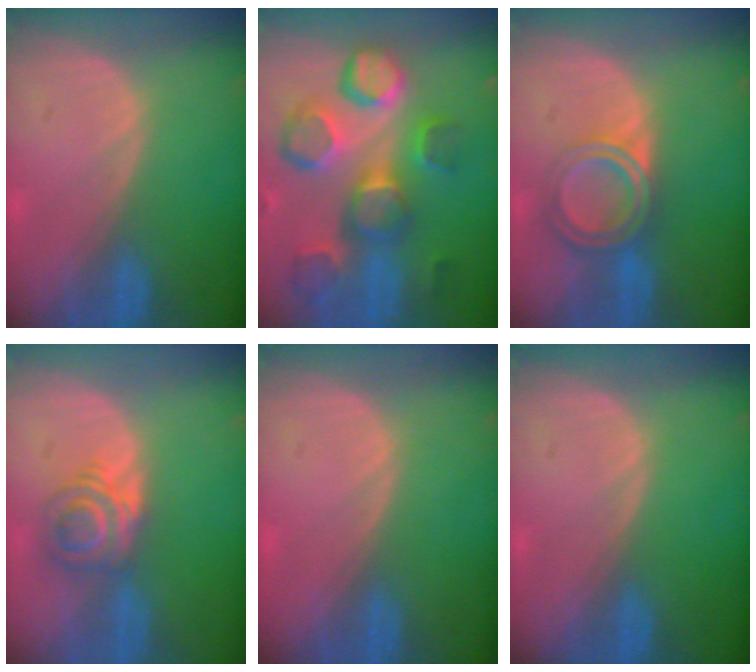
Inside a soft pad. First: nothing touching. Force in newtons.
{"total": 12.5, "press": 11.1, "slide": 5.7}
{"total": 6.4, "press": 5.4, "slide": 3.4}
{"total": 6.3, "press": 5.4, "slide": 3.2}
{"total": 0.6, "press": 0.0, "slide": 0.6}
{"total": 0.0}